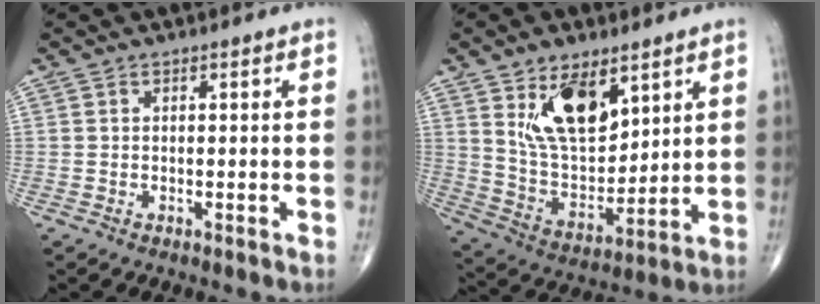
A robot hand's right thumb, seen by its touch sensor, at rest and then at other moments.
{"total": 14.6, "force": [7.3, 7.6, 10.1], "torque": [-0.144, -0.045, 0.150]}